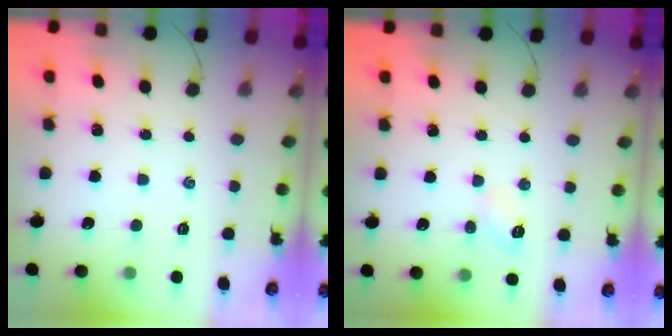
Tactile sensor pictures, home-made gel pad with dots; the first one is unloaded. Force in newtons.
{"total": 3.9, "press": 3.6, "slide": 1.3}